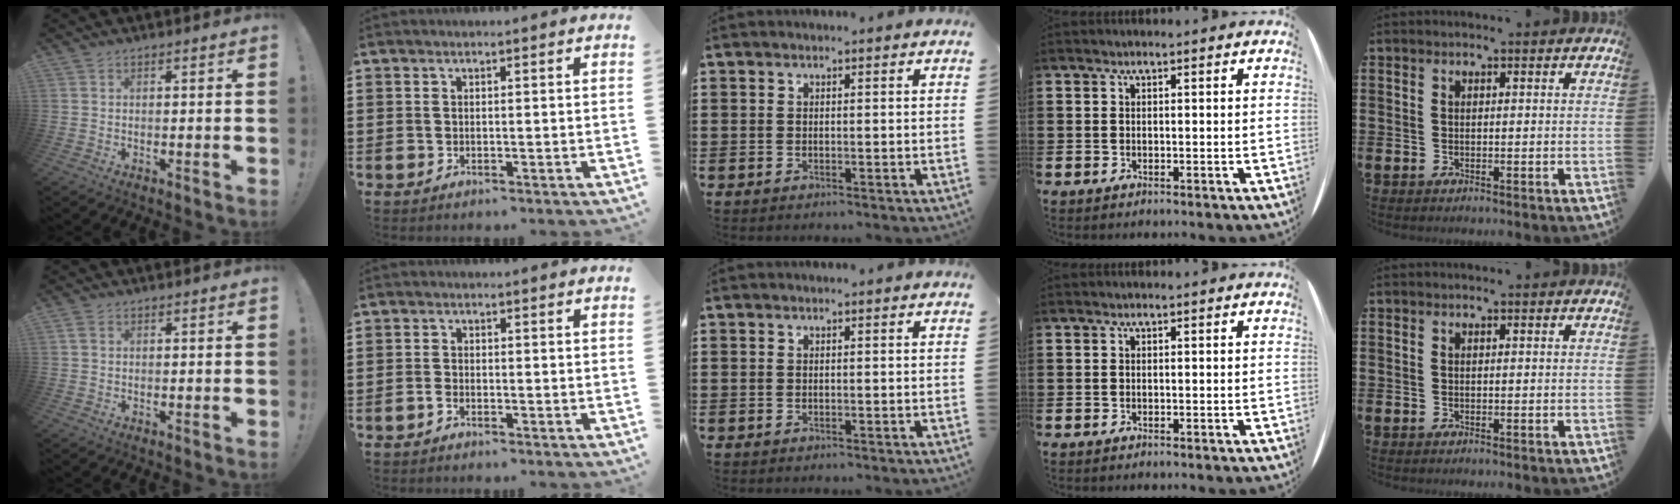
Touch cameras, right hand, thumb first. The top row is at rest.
{"thumb": {"total": 1.7, "force": [0.6, 1.2, 1.0], "torque": [-0.012, 0.002, 0.010]}, "index": {"total": 1.2, "force": [-0.8, 0.5, 0.6], "torque": [-0.014, -0.003, -0.015]}}